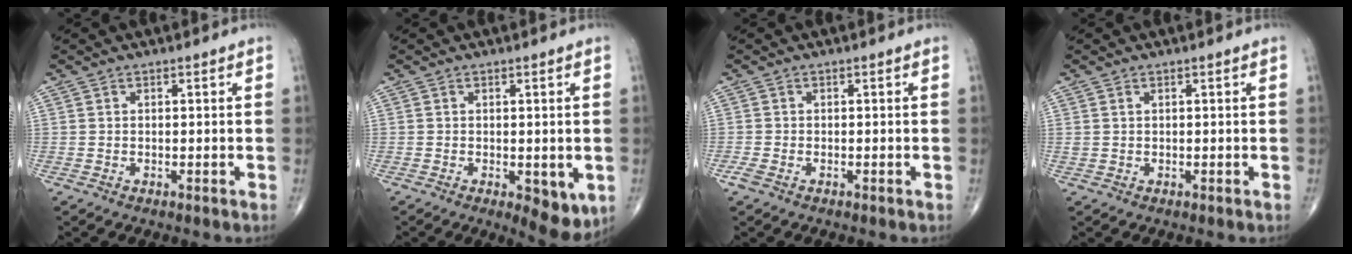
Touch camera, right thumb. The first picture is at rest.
{"total": 6.8, "force": [-1.8, 3.0, 5.8], "torque": [-0.066, -0.015, -0.017]}
{"total": 1.6, "force": [-0.9, 0.8, 1.0], "torque": [-0.033, -0.003, -0.018]}
{"total": 0.0}